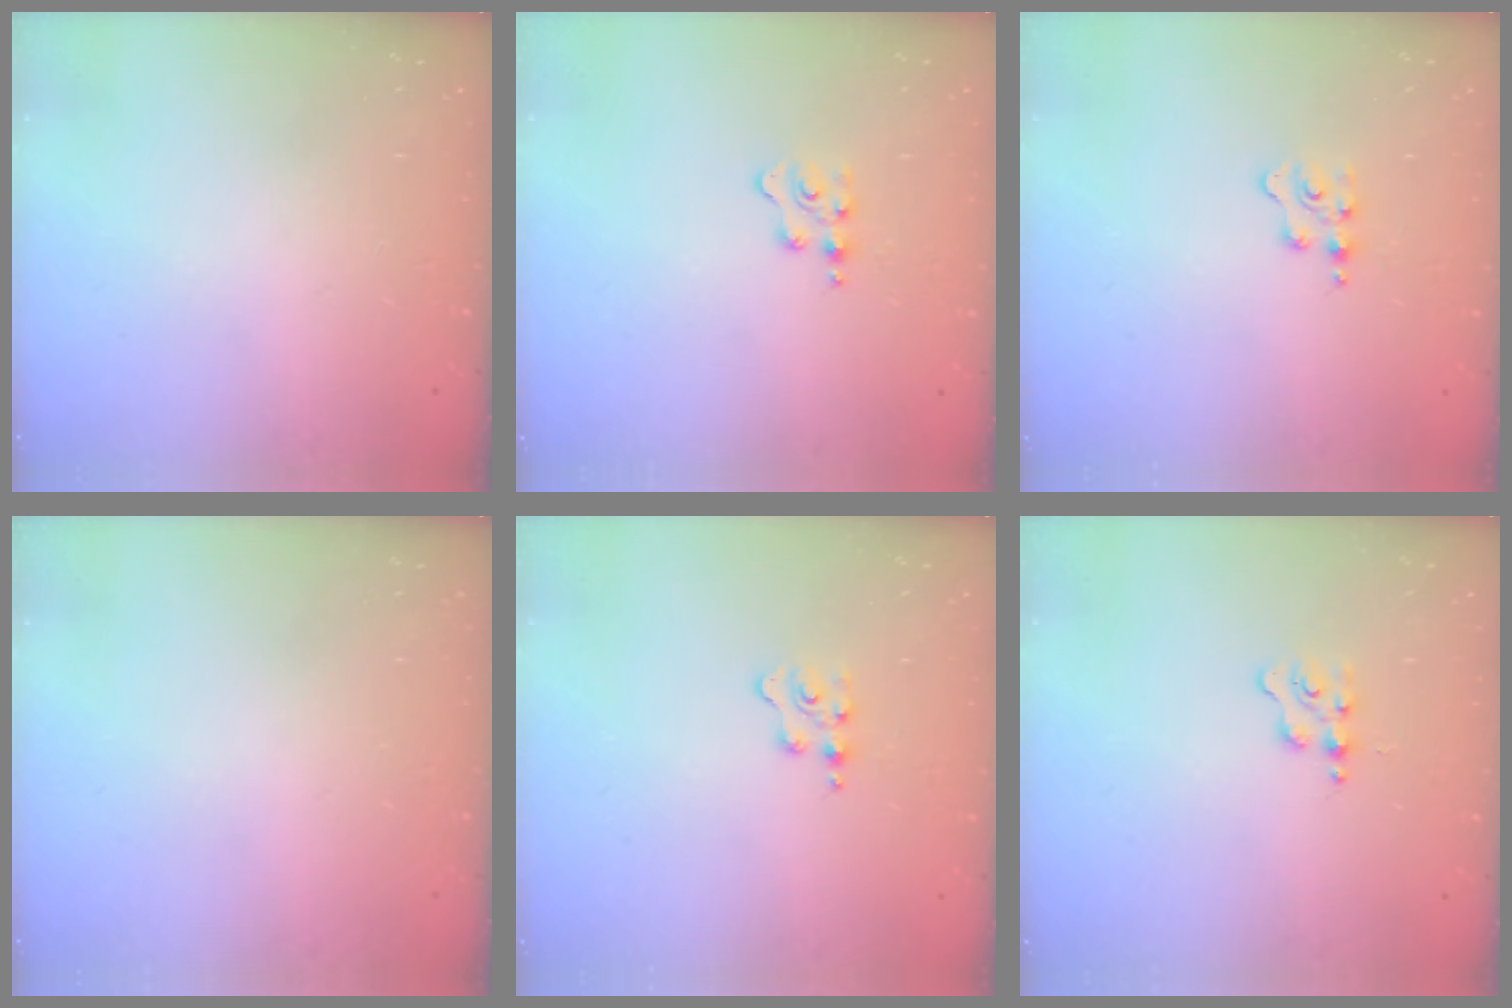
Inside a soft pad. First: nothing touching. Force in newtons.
{"total": 2.8, "press": 2.8, "slide": 0.4}
{"total": 2.5, "press": 2.5, "slide": 0.4}
{"total": 0.0}
{"total": 2.5, "press": 2.5, "slide": 0.4}
{"total": 1.4, "press": 1.3, "slide": 0.3}